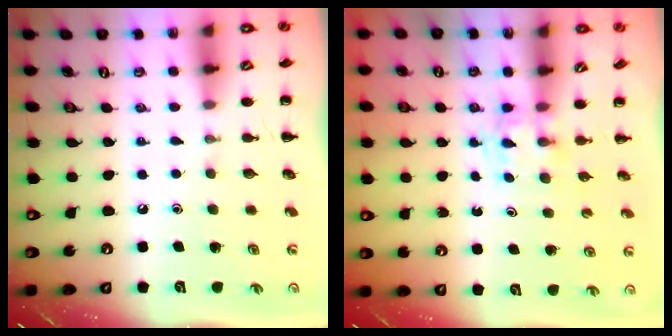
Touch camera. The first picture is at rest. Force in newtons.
{"total": 2.8, "press": 2.6, "slide": 1.1}